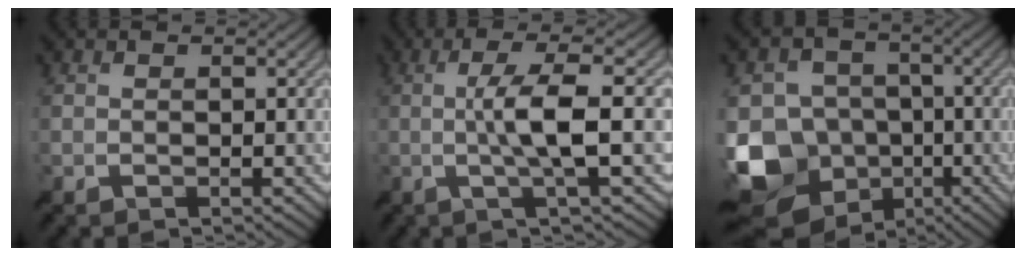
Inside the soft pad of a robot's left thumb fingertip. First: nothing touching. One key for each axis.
{"total": 8.3, "fx": -0.4, "fy": 1.1, "fz": 8.2, "tx": -0.144, "ty": 0.019, "tz": -0.017}
{"total": 14.7, "fx": -5.2, "fy": 12.2, "fz": 6.5, "tx": -0.173, "ty": -0.033, "tz": -0.100}